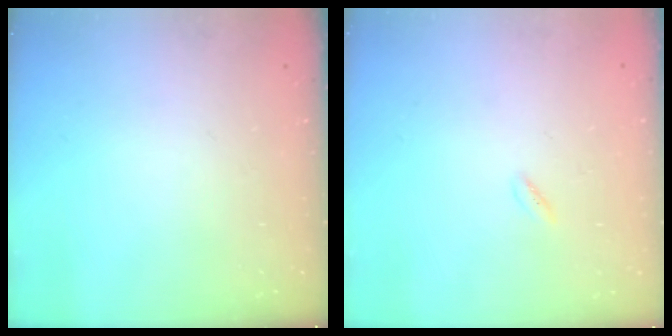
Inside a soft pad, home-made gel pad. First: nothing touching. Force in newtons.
{"total": 0.9, "press": 0.8, "slide": 0.5}